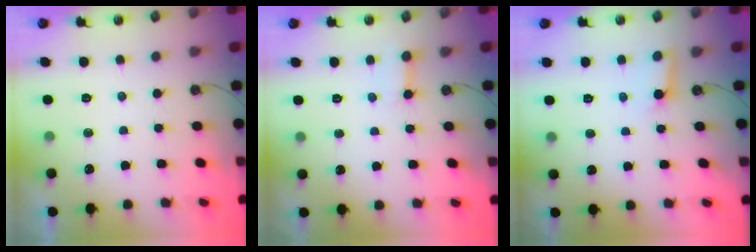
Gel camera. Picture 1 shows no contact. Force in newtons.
{"total": 3.7, "press": 3.7, "slide": 0.3}
{"total": 3.6, "press": 3.6, "slide": 0.3}